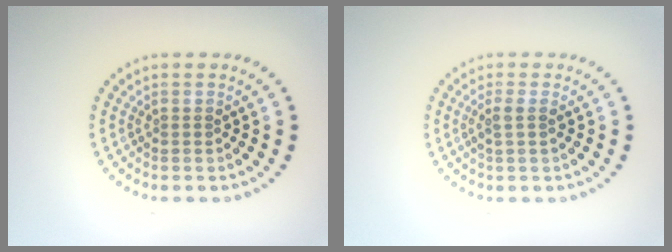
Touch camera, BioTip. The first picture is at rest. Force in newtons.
{"total": 1.5, "press": 1.2, "slide": 0.8}